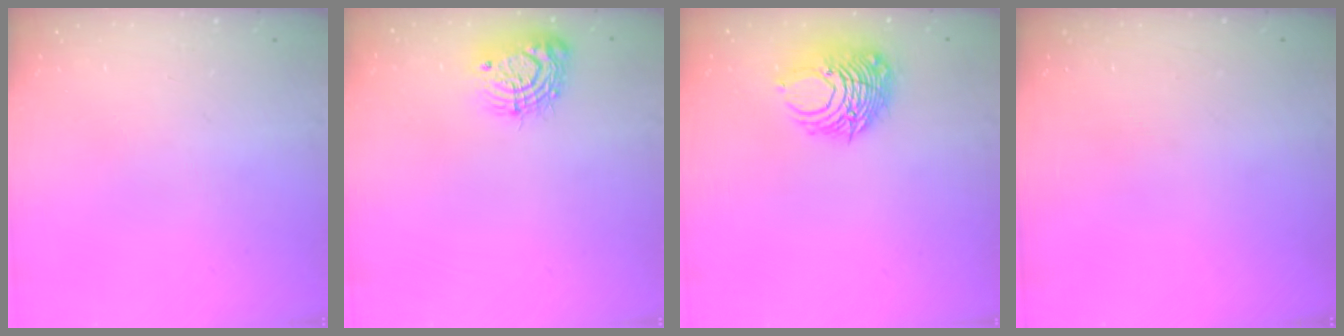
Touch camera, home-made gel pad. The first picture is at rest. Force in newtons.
{"total": 11.1, "press": 11.1, "slide": 0.8}
{"total": 9.7, "press": 9.7, "slide": 0.9}
{"total": 0.0}